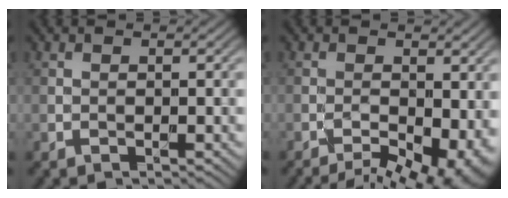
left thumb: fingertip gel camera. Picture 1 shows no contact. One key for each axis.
{"total": 9.5, "fx": -4.0, "fy": 4.2, "fz": 7.6, "tx": -0.108, "ty": -0.026, "tz": -0.048}